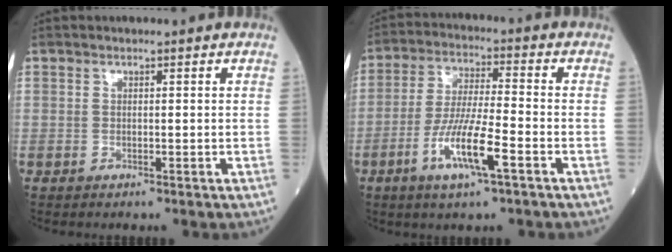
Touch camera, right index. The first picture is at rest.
{"total": 10.2, "force": [-4.3, 1.0, 9.2], "torque": [-0.180, -0.011, -0.080]}